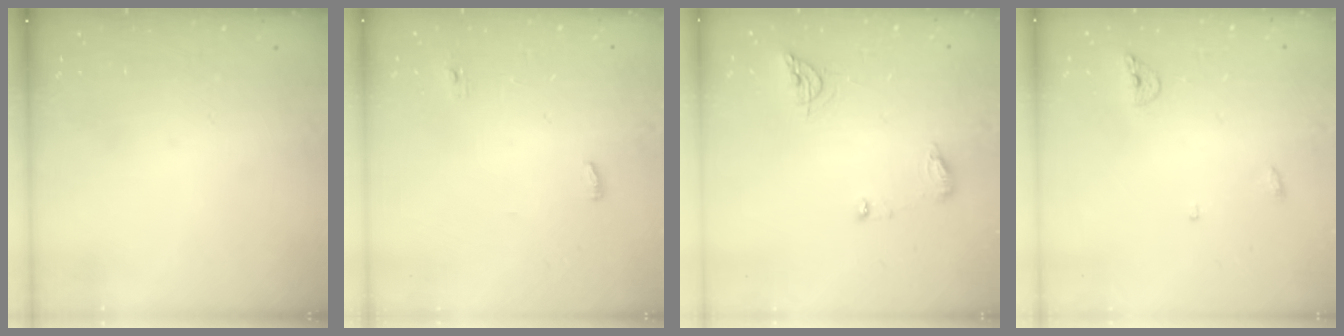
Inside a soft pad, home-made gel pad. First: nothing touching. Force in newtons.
{"total": 3.6, "press": 3.4, "slide": 1.0}
{"total": 8.0, "press": 8.0, "slide": 0.9}
{"total": 5.6, "press": 5.5, "slide": 1.0}